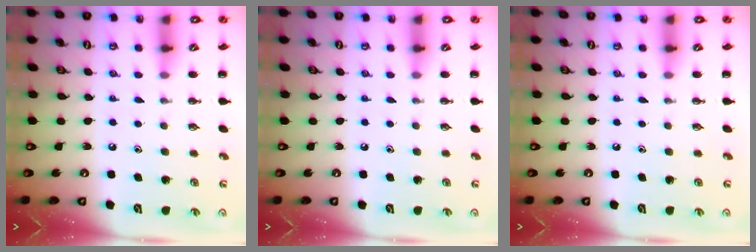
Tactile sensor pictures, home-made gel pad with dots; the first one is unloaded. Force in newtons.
{"total": 0.0}
{"total": 0.0}